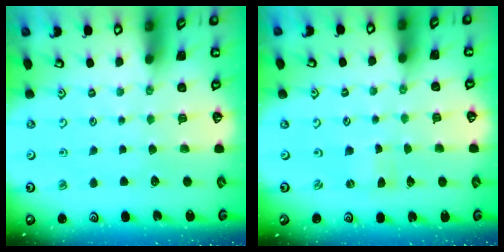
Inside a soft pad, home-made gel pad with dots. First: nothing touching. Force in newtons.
{"total": 0.0}